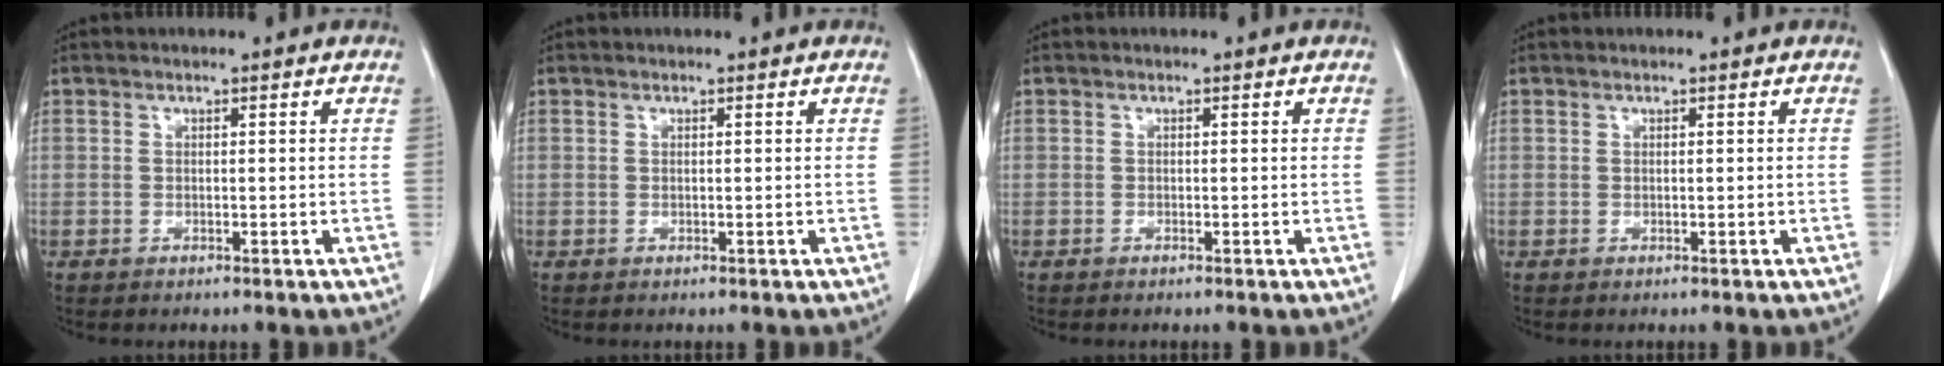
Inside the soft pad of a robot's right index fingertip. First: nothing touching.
{"total": 0.0}
{"total": 0.0}
{"total": 0.0}